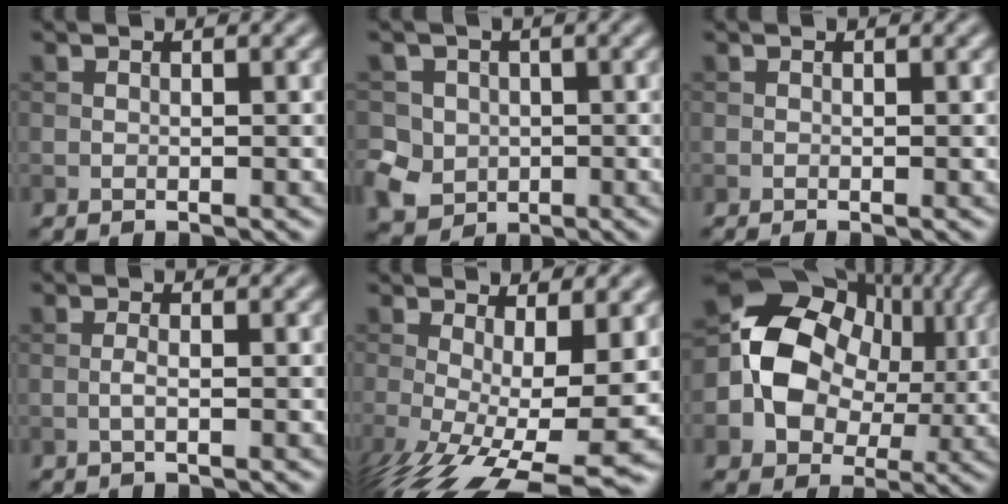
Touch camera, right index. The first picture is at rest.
{"total": 5.5, "force": [-1.3, 5.1, 1.7], "torque": [-0.039, 0.000, -0.045]}
{"total": 0.6, "force": [-0.3, 0.2, 0.5], "torque": [-0.005, -0.004, -0.008]}
{"total": 1.0, "force": [-0.3, 0.2, 1.0], "torque": [-0.021, 0.000, -0.008]}
{"total": 11.8, "force": [-3.6, 3.6, 10.6], "torque": [-0.178, -0.029, -0.048]}
{"total": 12.4, "force": [0.3, 9.9, 7.4], "torque": [-0.121, 0.007, -0.004]}